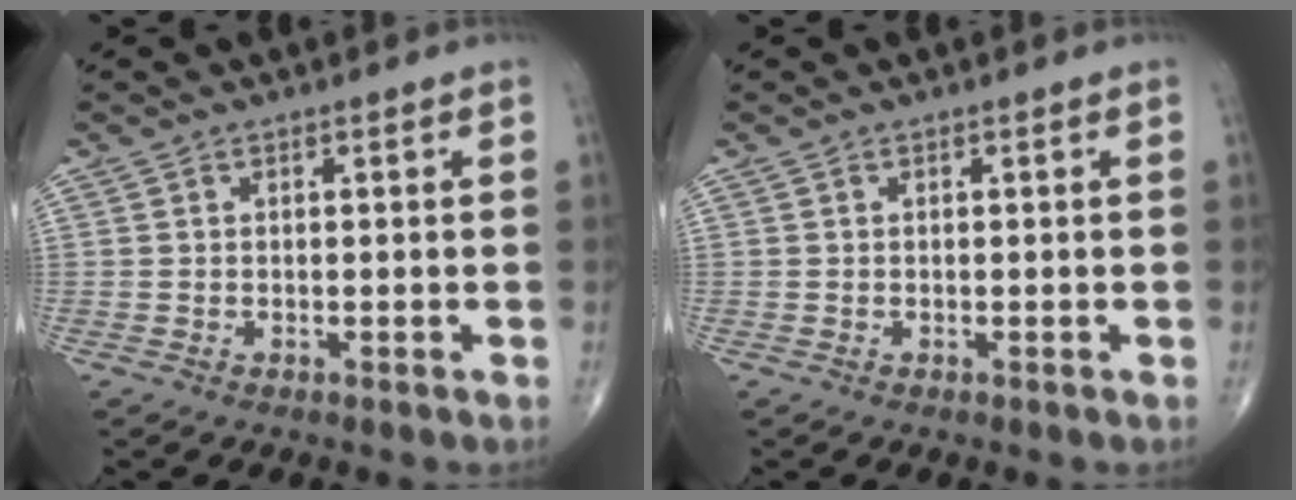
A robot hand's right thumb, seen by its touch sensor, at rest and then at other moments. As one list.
[{"total": 0.0}]